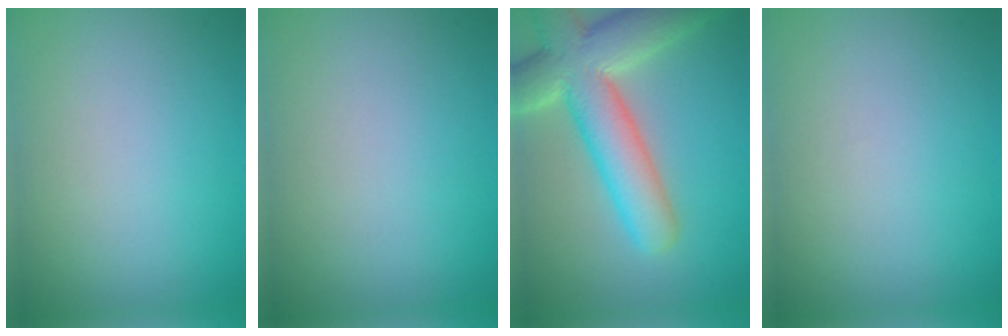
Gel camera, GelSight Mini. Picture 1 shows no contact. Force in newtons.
{"total": 0.0}
{"total": 9.7, "press": 9.7, "slide": 1.0}
{"total": 0.0}